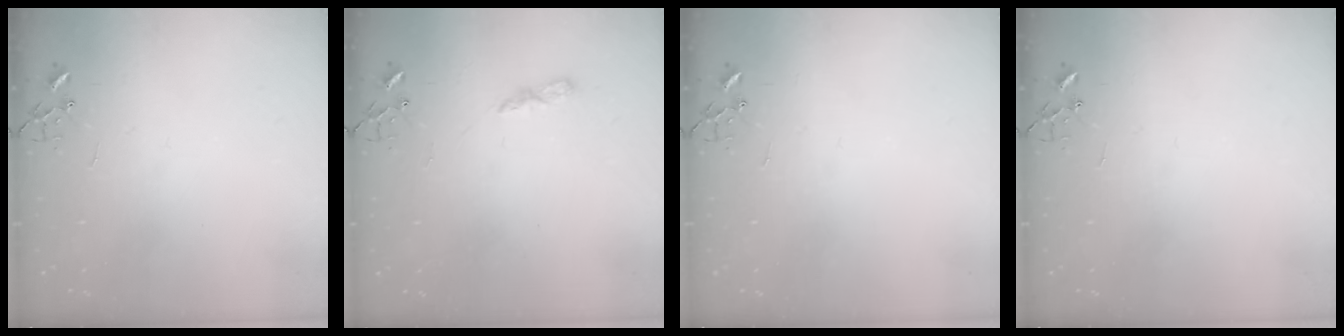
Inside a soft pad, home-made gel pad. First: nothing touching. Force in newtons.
{"total": 4.6, "press": 4.6, "slide": 0.6}
{"total": 0.0}
{"total": 0.0}